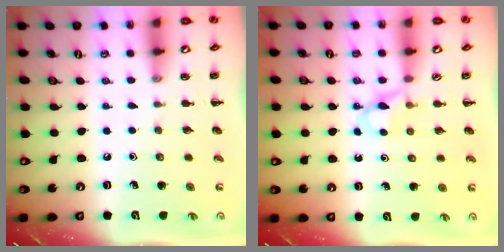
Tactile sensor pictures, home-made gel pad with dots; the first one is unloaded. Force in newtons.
{"total": 3.5, "press": 3.3, "slide": 1.3}